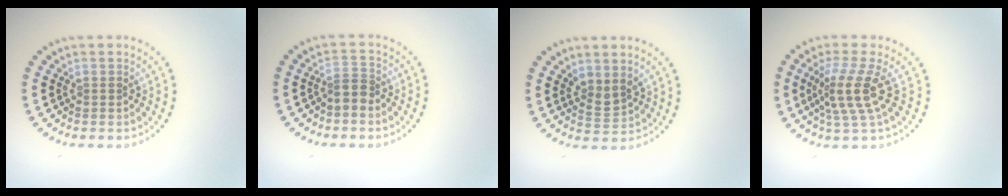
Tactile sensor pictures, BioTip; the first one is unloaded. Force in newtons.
{"total": 1.7, "press": 1.2, "slide": 1.1}
{"total": 1.8, "press": 1.4, "slide": 1.1}
{"total": 3.7, "press": 2.8, "slide": 2.4}